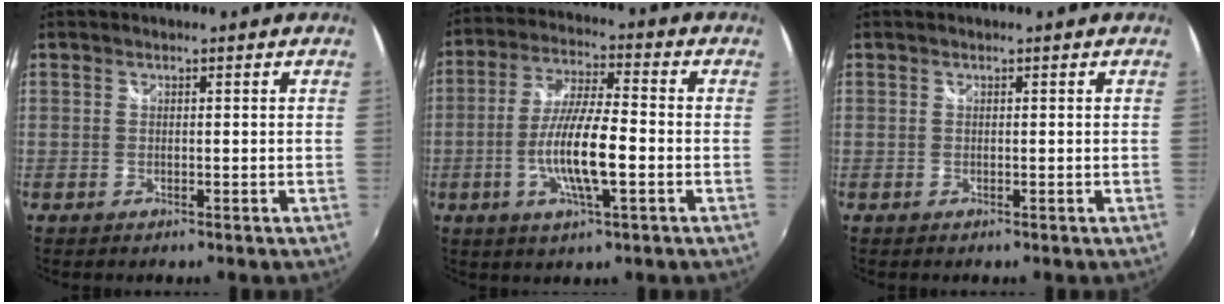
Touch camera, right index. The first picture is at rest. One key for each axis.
{"total": 11.5, "fx": -3.1, "fy": 2.1, "fz": 10.9, "tx": -0.215, "ty": -0.005, "tz": -0.058}
{"total": 0.0}